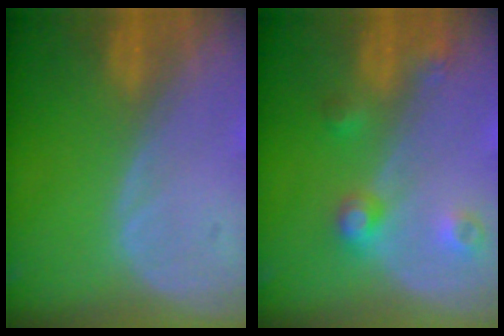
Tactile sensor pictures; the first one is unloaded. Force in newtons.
{"total": 4.5, "press": 4.0, "slide": 2.1}